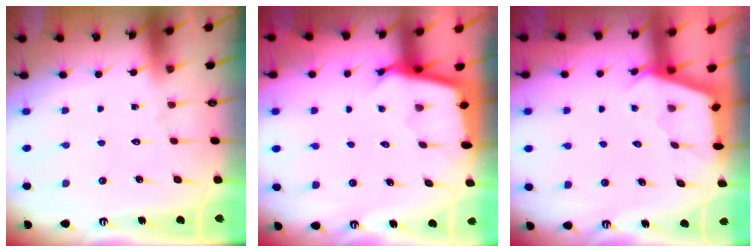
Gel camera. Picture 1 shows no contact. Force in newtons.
{"total": 2.6, "press": 2.6, "slide": 0.1}
{"total": 2.7, "press": 2.7, "slide": 0.3}